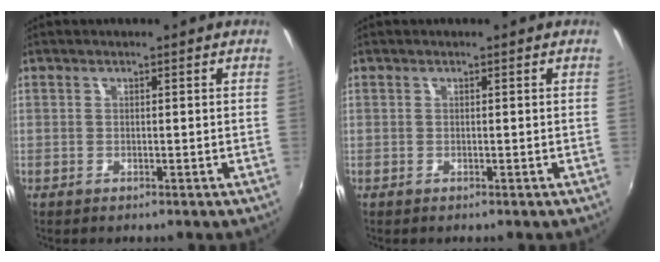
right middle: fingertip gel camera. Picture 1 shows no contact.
{"total": 0.0}